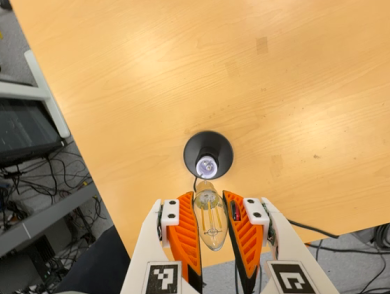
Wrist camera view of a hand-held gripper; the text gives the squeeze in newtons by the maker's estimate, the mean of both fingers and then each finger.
{"total": 20.3, "left": 21.7, "right": 18.9}